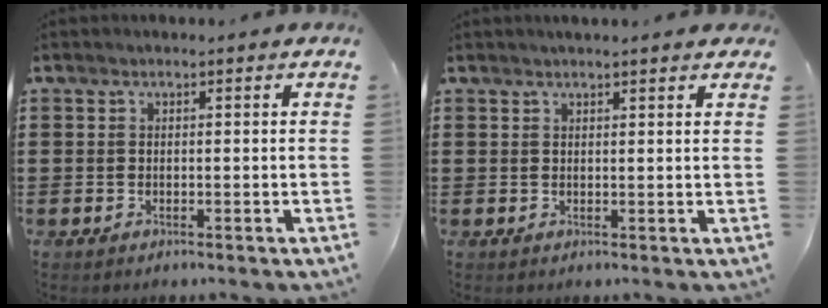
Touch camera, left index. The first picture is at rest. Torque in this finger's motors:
{"motor_torque": [1.12, -1.01, 0.39, 0.10]}